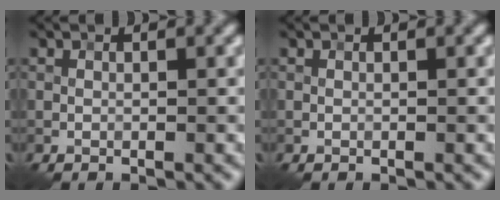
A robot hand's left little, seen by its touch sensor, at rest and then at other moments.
{"total": 0.0}